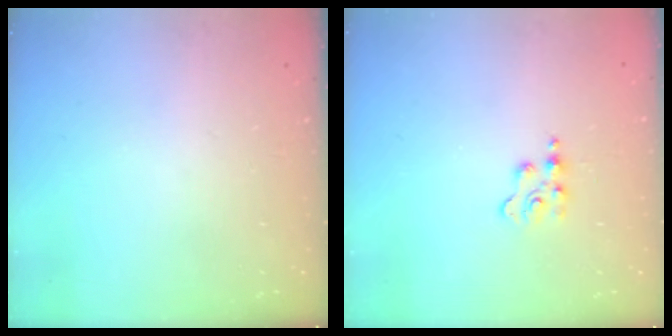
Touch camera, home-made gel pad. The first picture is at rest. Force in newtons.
{"total": 2.7, "press": 2.7, "slide": 0.5}